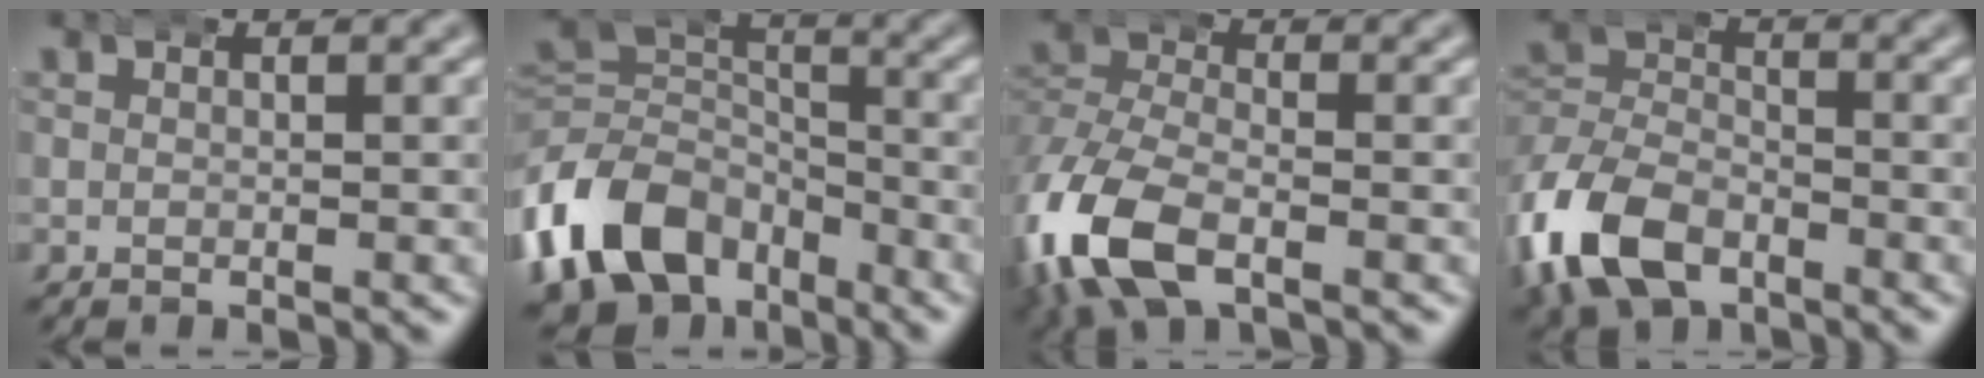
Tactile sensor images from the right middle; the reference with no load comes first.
{"total": 10.0, "force": [-4.1, 7.8, 4.8], "torque": [-0.098, -0.039, -0.062]}
{"total": 7.5, "force": [-3.1, 4.8, 4.8], "torque": [-0.132, -0.027, -0.040]}
{"total": 9.2, "force": [-4.1, 7.2, 4.2], "torque": [-0.111, -0.034, -0.061]}